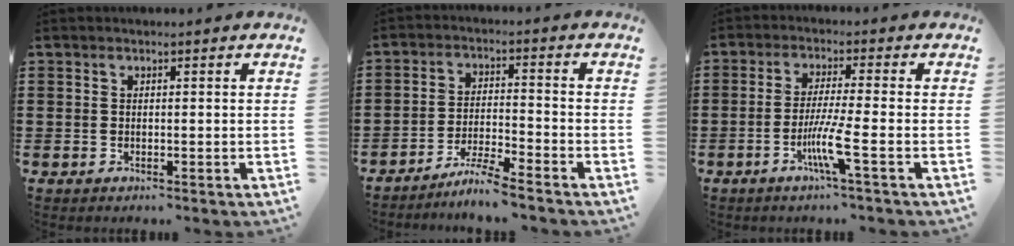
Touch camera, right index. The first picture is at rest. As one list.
[{"total": 4.9, "force": [-4.6, -0.5, 1.7], "torque": [-0.038, -0.006, -0.091]}, {"total": 6.4, "force": [-2.5, -0.3, 5.9], "torque": [-0.118, -0.019, -0.051]}]